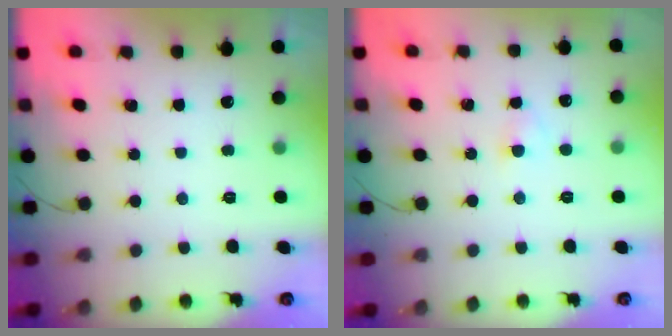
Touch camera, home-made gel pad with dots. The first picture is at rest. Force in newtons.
{"total": 2.1, "press": 1.9, "slide": 0.9}